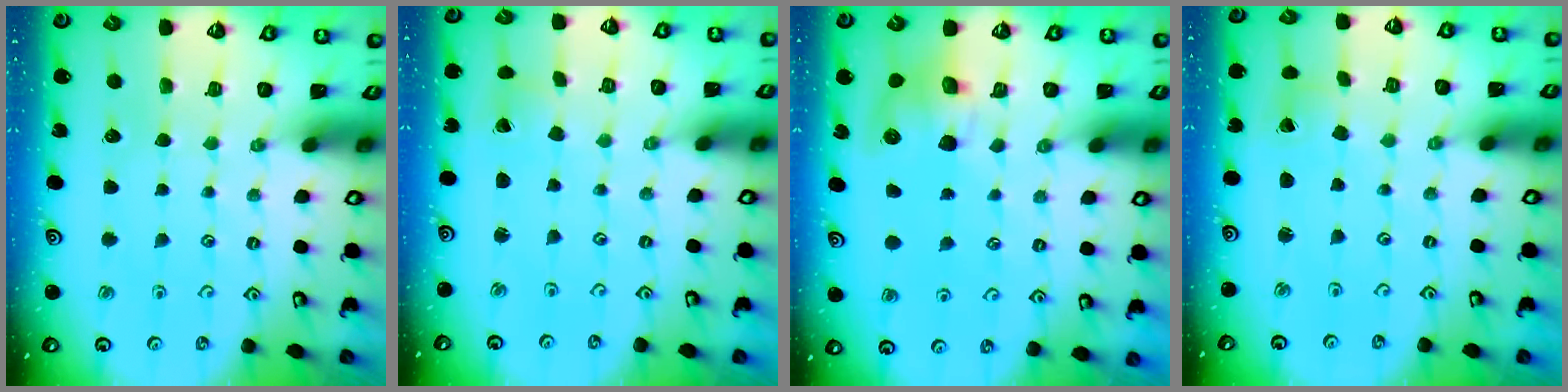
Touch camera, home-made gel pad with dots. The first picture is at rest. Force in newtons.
{"total": 1.0, "press": 1.0, "slide": 0.0}
{"total": 8.7, "press": 8.6, "slide": 1.3}
{"total": 2.0, "press": 2.0, "slide": 0.2}